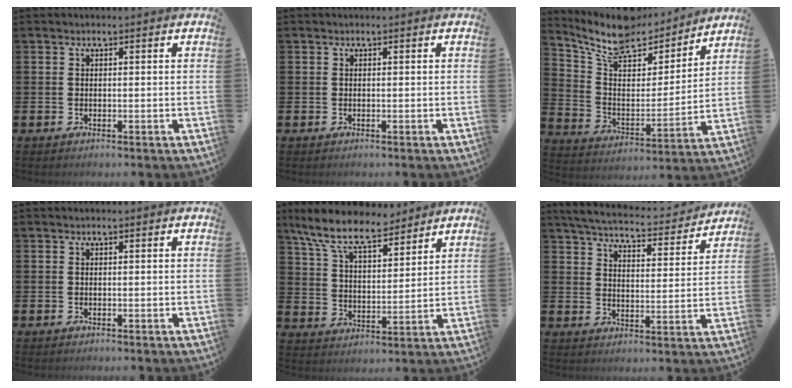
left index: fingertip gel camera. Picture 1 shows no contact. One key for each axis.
{"total": 0.0}
{"total": 10.1, "fx": 8.9, "fy": 3.9, "fz": 3.0, "tx": -0.095, "ty": -0.065, "tz": 0.155}
{"total": 0.0}
{"total": 10.2, "fx": 8.7, "fy": 2.9, "fz": 4.4, "tx": -0.122, "ty": -0.036, "tz": 0.159}
{"total": 5.6, "fx": 5.4, "fy": 0.6, "fz": 1.5, "tx": -0.047, "ty": -0.043, "tz": 0.090}